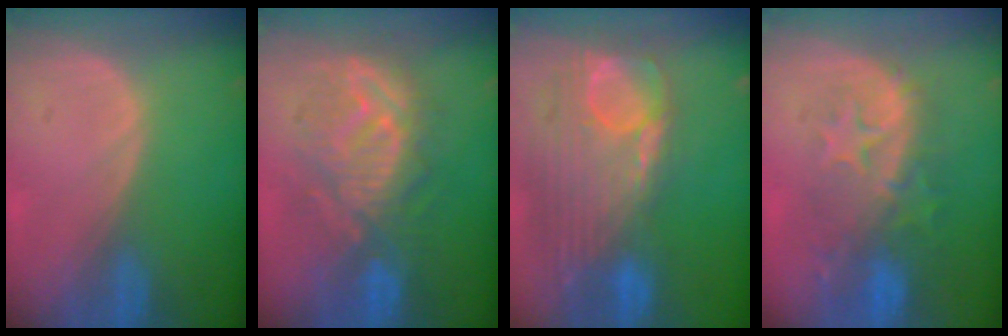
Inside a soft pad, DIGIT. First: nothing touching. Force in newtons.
{"total": 10.0, "press": 9.8, "slide": 1.4}
{"total": 12.8, "press": 10.8, "slide": 6.9}
{"total": 9.7, "press": 9.1, "slide": 3.2}